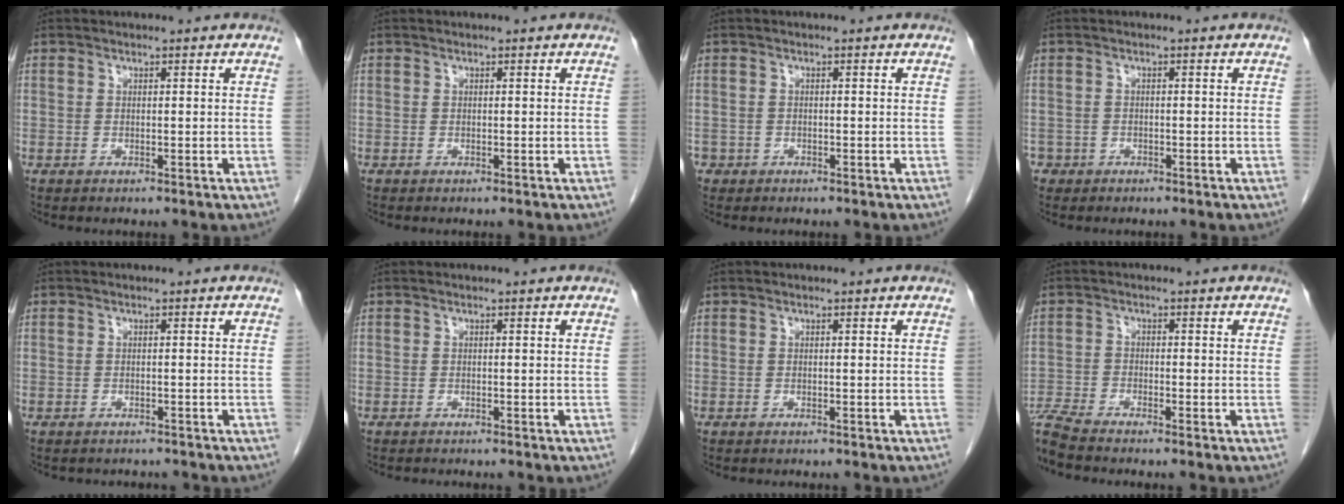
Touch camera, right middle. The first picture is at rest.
{"total": 0.0}
{"total": 1.3, "force": [-0.8, 1.1, 0.1], "torque": [-0.007, 0.003, -0.012]}
{"total": 2.0, "force": [-1.3, 1.5, 0.0], "torque": [-0.005, 0.005, -0.024]}
{"total": 3.7, "force": [-3.4, 1.3, 0.5], "torque": [-0.004, 0.000, -0.039]}
{"total": 1.6, "force": [-1.5, 0.2, 0.4], "torque": [-0.012, -0.005, -0.019]}
{"total": 0.9, "force": [-0.8, 0.2, 0.3], "torque": [-0.011, -0.004, -0.010]}
{"total": 5.5, "force": [-5.2, -1.1, 1.6], "torque": [-0.034, -0.015, -0.100]}